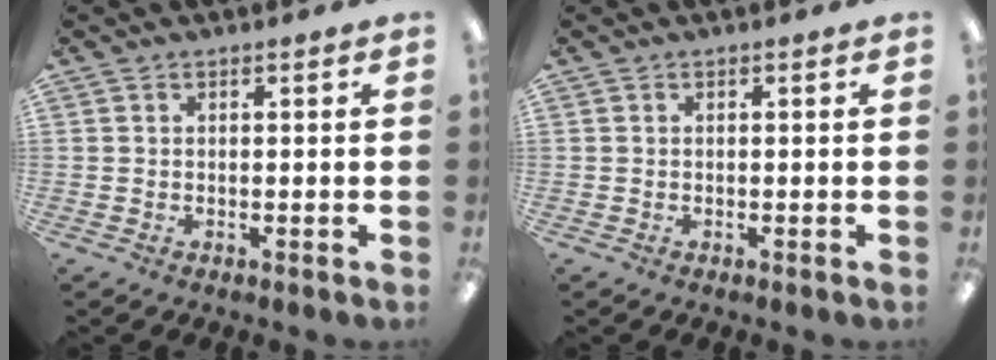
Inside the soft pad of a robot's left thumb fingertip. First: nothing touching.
{"total": 0.0}